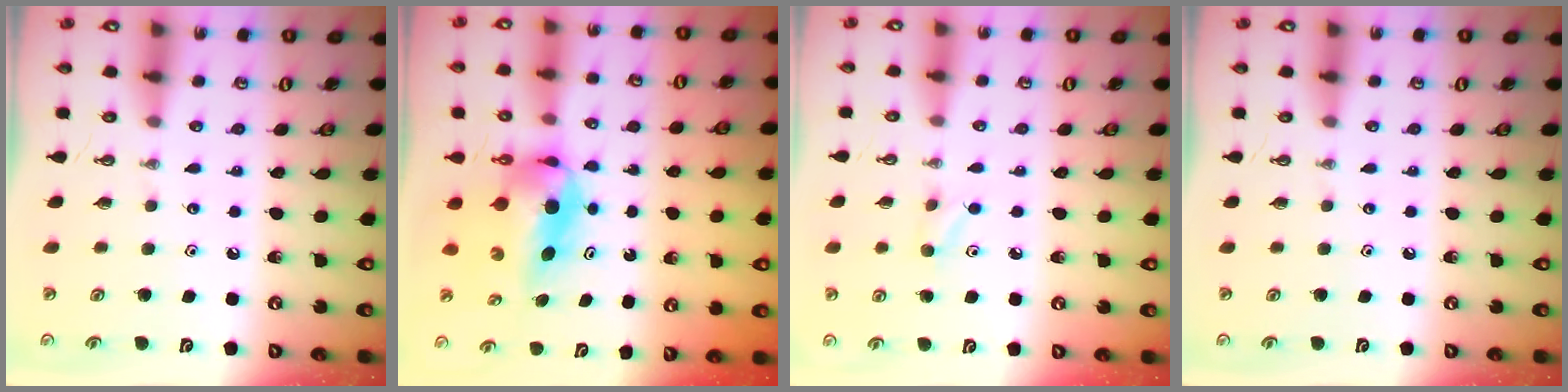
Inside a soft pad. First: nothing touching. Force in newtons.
{"total": 6.4, "press": 6.1, "slide": 2.1}
{"total": 4.5, "press": 4.5, "slide": 0.8}
{"total": 0.0}